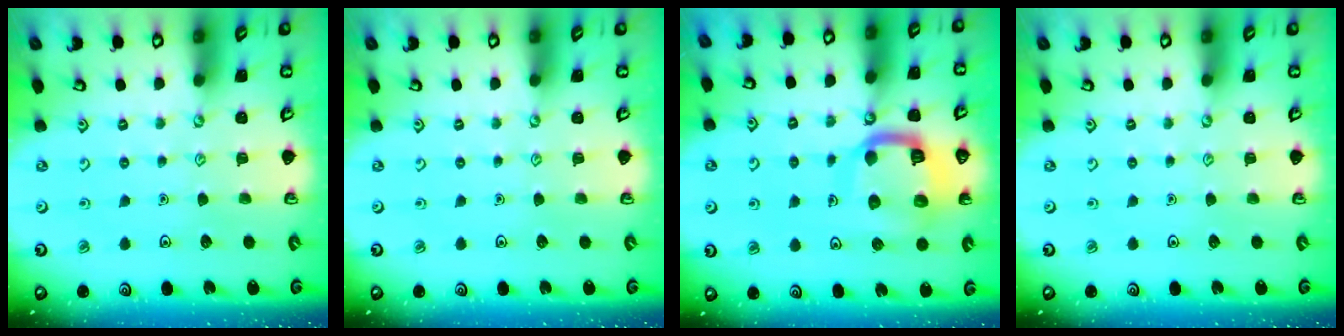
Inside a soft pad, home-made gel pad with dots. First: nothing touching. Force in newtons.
{"total": 0.0}
{"total": 13.5, "press": 13.5, "slide": 1.5}
{"total": 0.0}